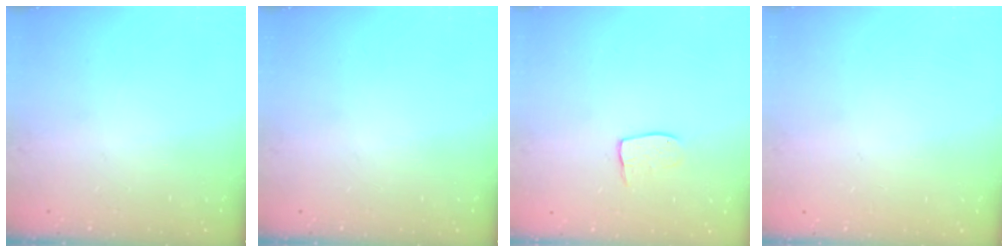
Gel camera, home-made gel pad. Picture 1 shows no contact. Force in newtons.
{"total": 0.0}
{"total": 7.0, "press": 7.0, "slide": 0.5}
{"total": 0.0}